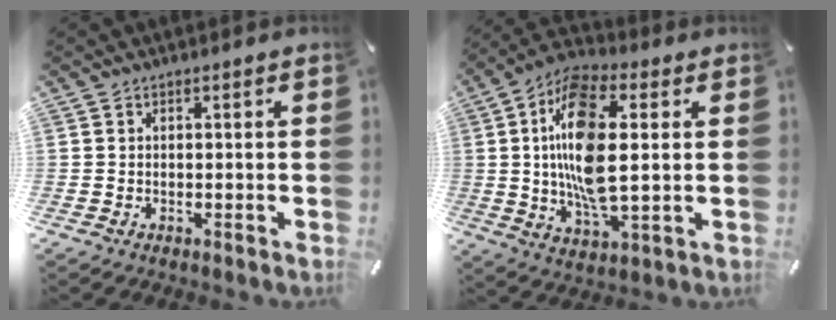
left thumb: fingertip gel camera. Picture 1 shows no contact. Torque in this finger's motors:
{"motor_torque": [0.46, 1.08, 1.43, 0.69, 0.22]}